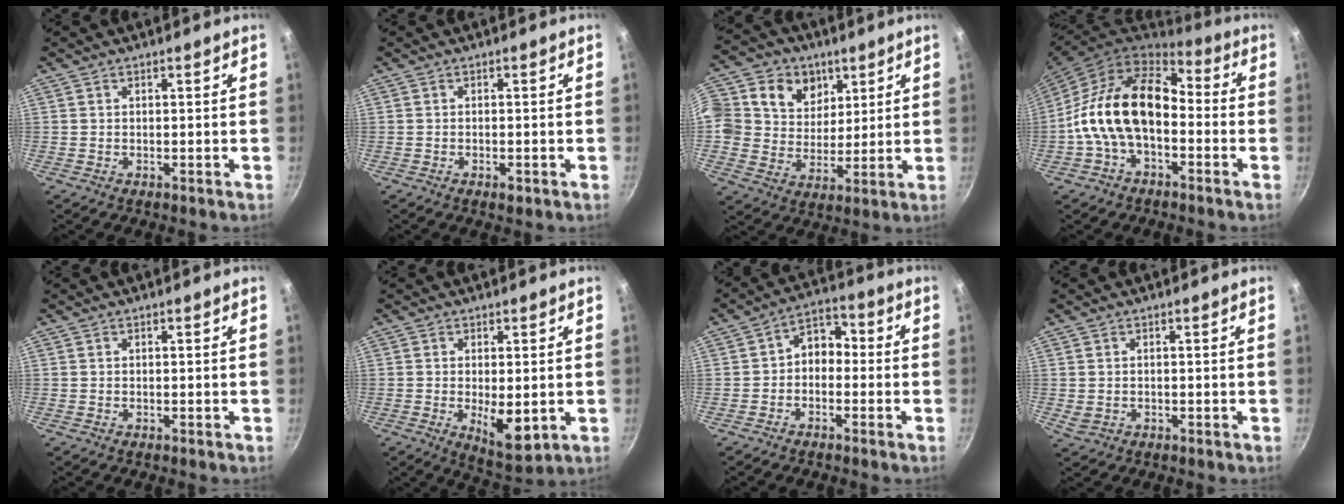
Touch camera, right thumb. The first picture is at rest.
{"total": 1.5, "force": [-0.8, 0.7, 1.2], "torque": [-0.023, 0.001, -0.012]}
{"total": 17.3, "force": [5.9, 14.8, 6.7], "torque": [-0.125, 0.000, 0.098]}
{"total": 16.9, "force": [-2.1, 10.7, 12.9], "torque": [-0.212, 0.046, -0.054]}
{"total": 0.0}
{"total": 7.9, "force": [-1.0, 3.3, 7.1], "torque": [-0.096, -0.016, -0.001]}
{"total": 6.1, "force": [-0.9, 4.6, 3.9], "torque": [-0.030, 0.029, -0.031]}
{"total": 1.7, "force": [-0.2, 1.4, 1.0], "torque": [-0.018, -0.001, 0.002]}